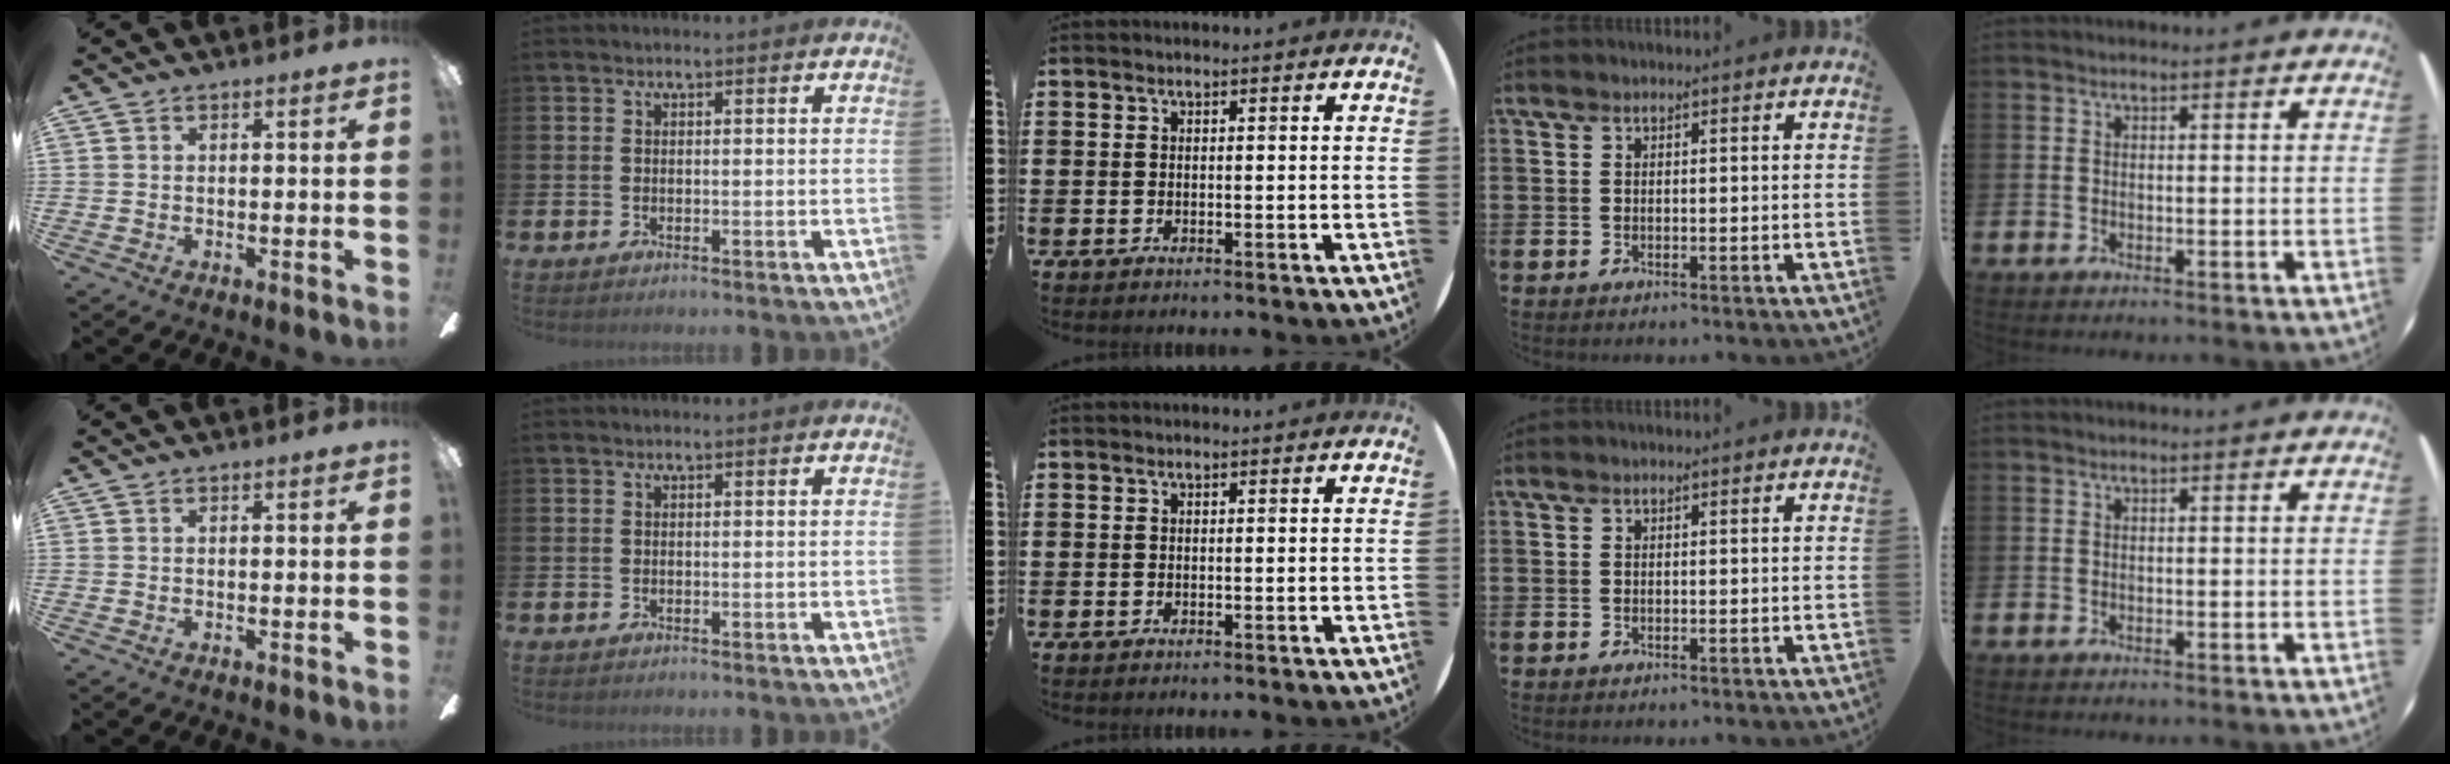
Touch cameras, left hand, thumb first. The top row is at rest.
{}